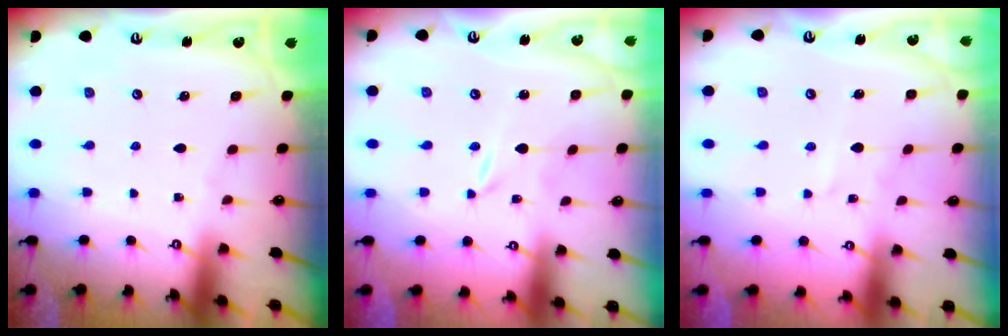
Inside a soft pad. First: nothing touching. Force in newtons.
{"total": 0.0}
{"total": 2.7, "press": 2.7, "slide": 0.3}